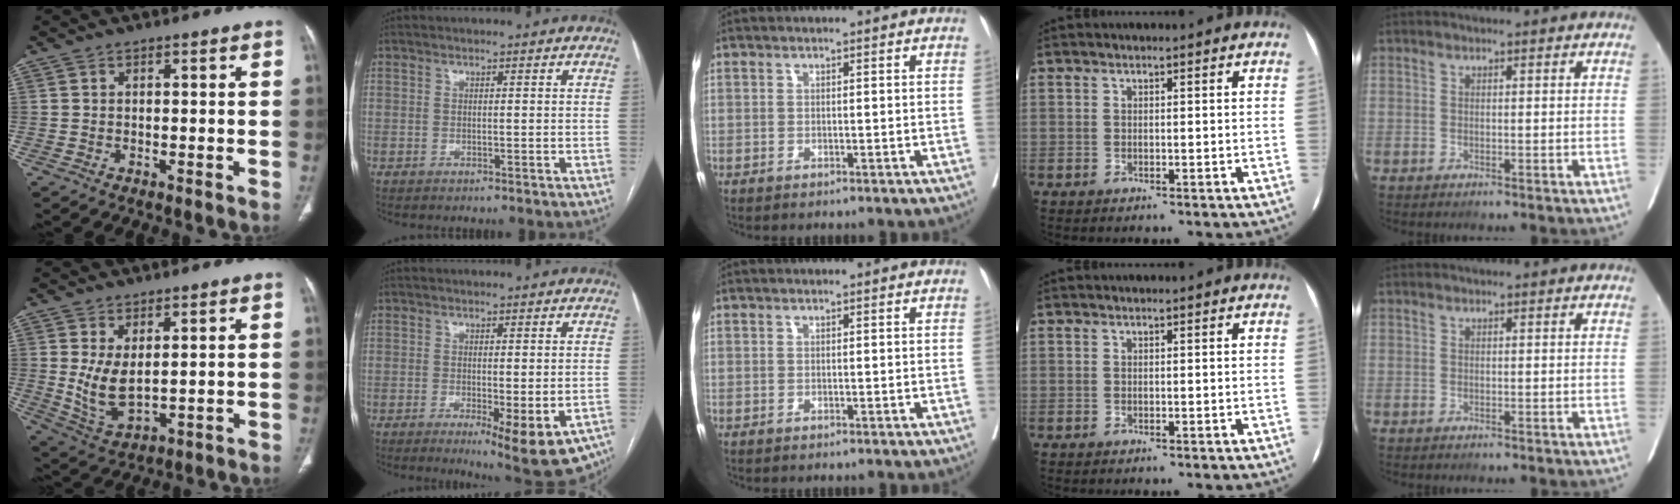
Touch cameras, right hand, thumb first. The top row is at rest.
{"thumb": {"total": 7.5, "force": [1.3, 3.9, 6.3], "torque": [-0.121, -0.018, 0.044]}, "index": {"total": 10.3, "force": [-5.3, 3.0, 8.3], "torque": [-0.086, -0.014, -0.073]}}